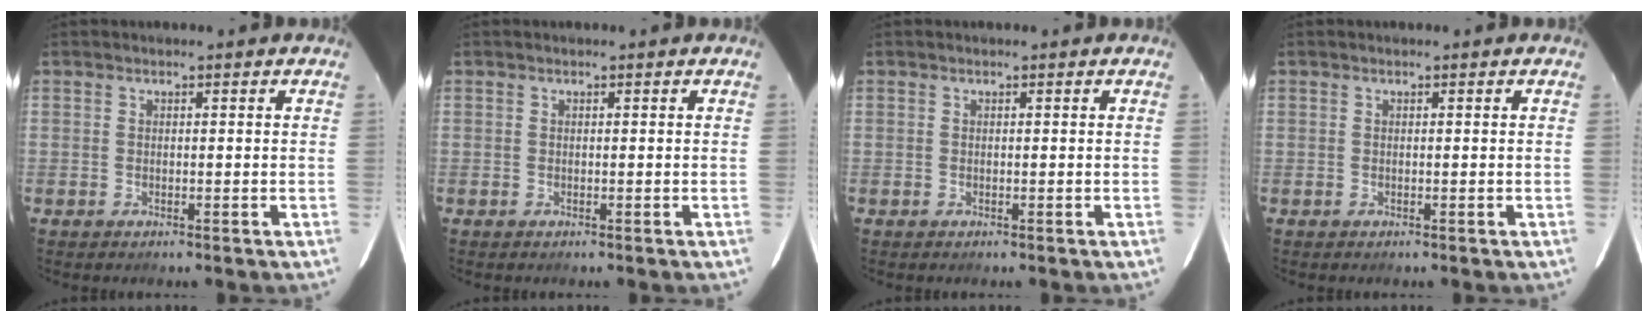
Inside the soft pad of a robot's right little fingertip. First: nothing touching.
{"total": 0.0}
{"total": 0.0}
{"total": 0.0}